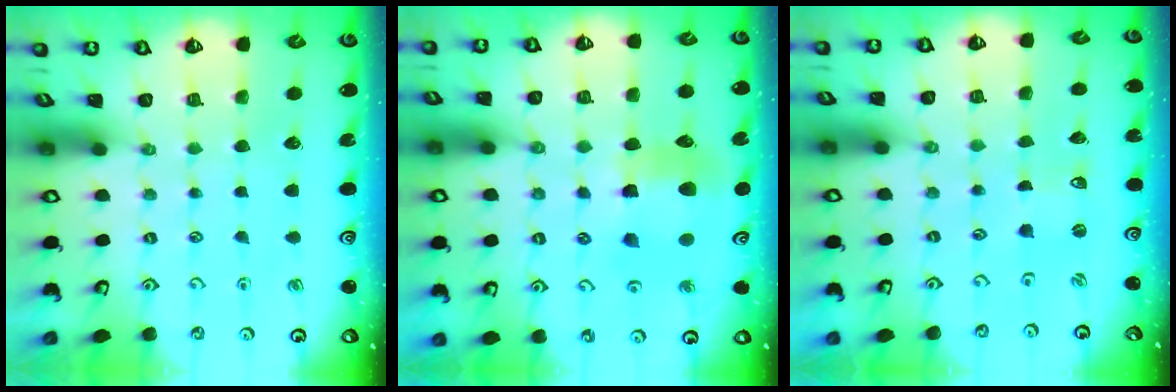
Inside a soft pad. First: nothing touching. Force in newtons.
{"total": 10.0, "press": 9.9, "slide": 1.3}
{"total": 0.0}